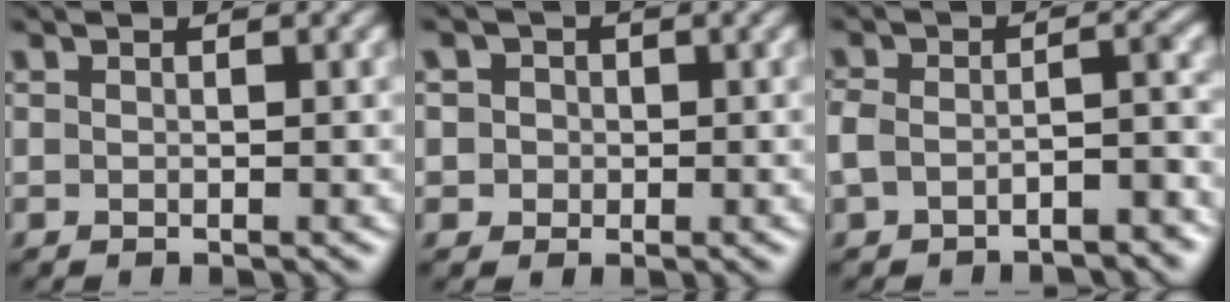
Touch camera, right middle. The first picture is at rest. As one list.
[{"total": 3.4, "force": [1.3, 2.9, 1.1], "torque": [-0.018, 0.012, 0.007]}, {"total": 5.0, "force": [-2.9, 2.4, 3.4], "torque": [-0.058, 0.004, -0.049]}]